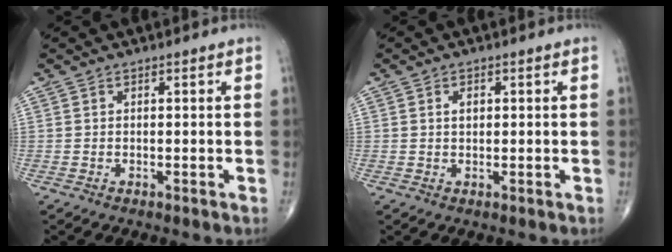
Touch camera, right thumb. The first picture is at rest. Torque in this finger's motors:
{"motor_torque": [-0.02, 0.19, 0.11, 0.03, 0.00]}